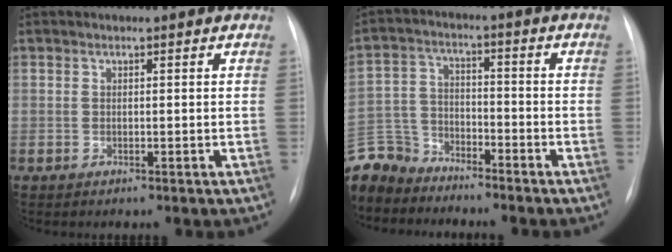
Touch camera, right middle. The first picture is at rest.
{"total": 10.5, "force": [-9.7, 4.1, 0.7], "torque": [-0.029, 0.010, -0.189]}